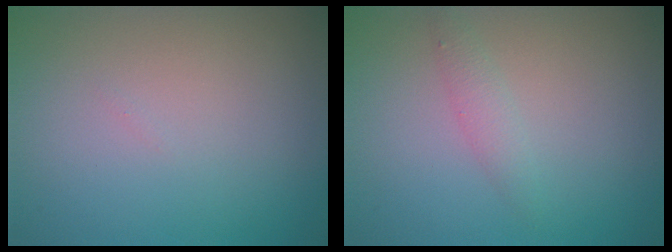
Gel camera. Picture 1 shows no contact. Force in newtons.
{"total": 1.4, "press": 1.4, "slide": 0.1}